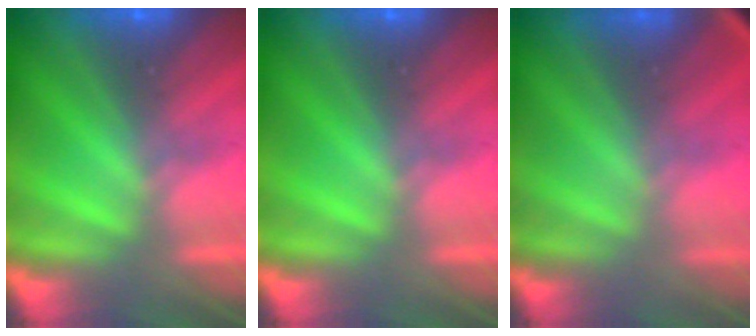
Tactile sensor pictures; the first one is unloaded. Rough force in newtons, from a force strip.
{"total": 0.0}
{"total": 3.0}